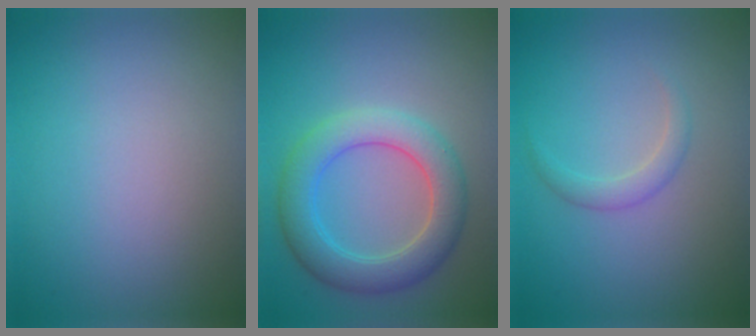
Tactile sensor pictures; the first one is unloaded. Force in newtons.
{"total": 5.4, "press": 5.4, "slide": 0.2}
{"total": 1.4, "press": 1.4, "slide": 0.1}